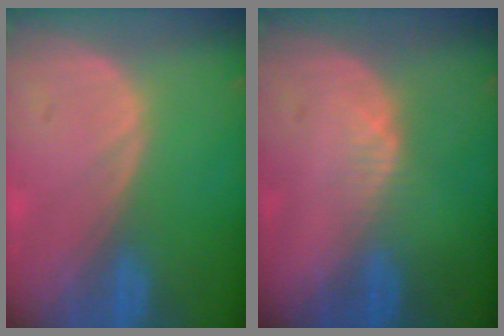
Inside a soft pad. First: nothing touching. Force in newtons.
{"total": 1.7, "press": 1.5, "slide": 0.8}